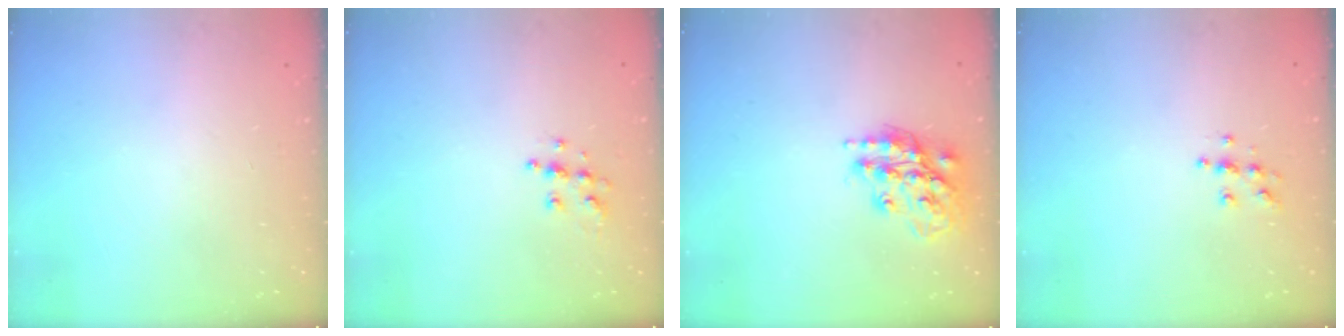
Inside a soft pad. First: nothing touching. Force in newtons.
{"total": 6.3, "press": 6.3, "slide": 0.3}
{"total": 17.5, "press": 17.4, "slide": 1.4}
{"total": 5.4, "press": 5.4, "slide": 0.1}